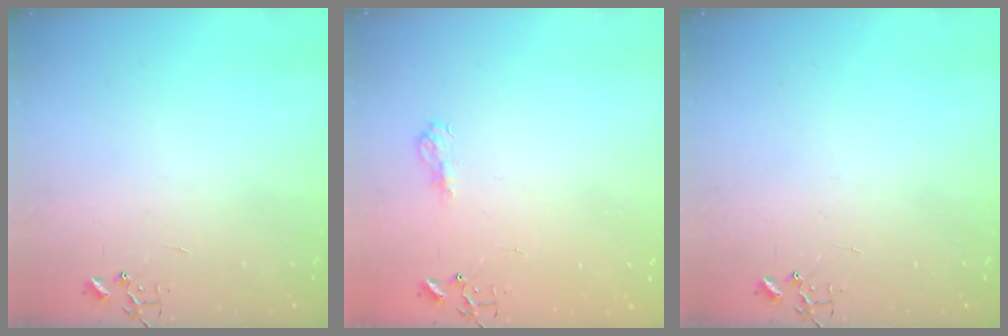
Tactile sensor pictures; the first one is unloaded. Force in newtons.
{"total": 7.9, "press": 7.8, "slide": 0.8}
{"total": 0.0}